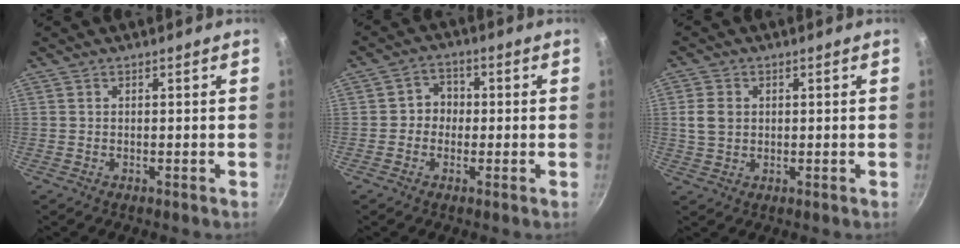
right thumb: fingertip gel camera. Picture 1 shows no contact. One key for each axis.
{"total": 4.4, "fx": -0.4, "fy": 4.0, "fz": 1.7, "tx": 0.007, "ty": 0.013, "tz": -0.016}
{"total": 4.7, "fx": 0.7, "fy": 3.7, "fz": 2.8, "tx": -0.045, "ty": 0.002, "tz": 0.014}